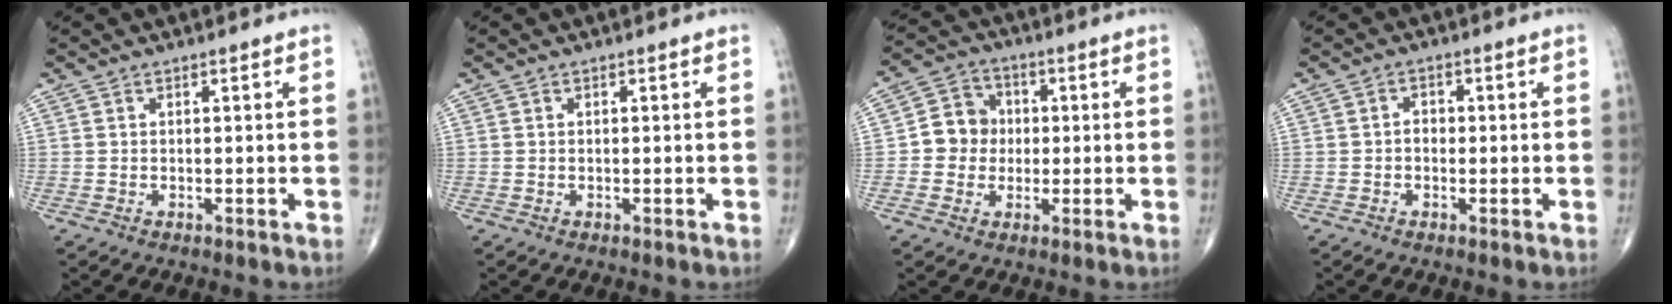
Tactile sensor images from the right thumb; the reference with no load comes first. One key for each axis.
{"total": 0.0}
{"total": 7.6, "fx": -0.2, "fy": 7.0, "fz": 3.0, "tx": -0.015, "ty": 0.017, "tz": -0.016}
{"total": 2.2, "fx": -0.2, "fy": 1.7, "fz": 1.4, "tx": -0.012, "ty": 0.008, "tz": -0.007}